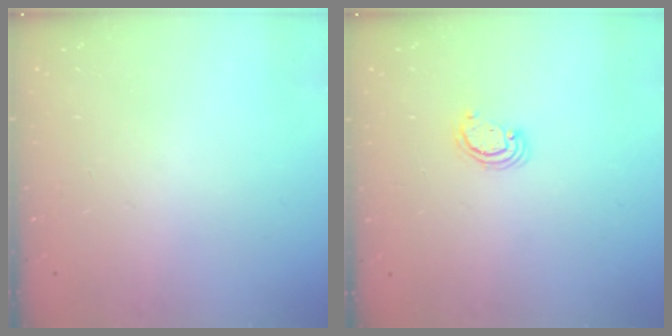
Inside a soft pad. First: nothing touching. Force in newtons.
{"total": 2.6, "press": 2.5, "slide": 0.2}